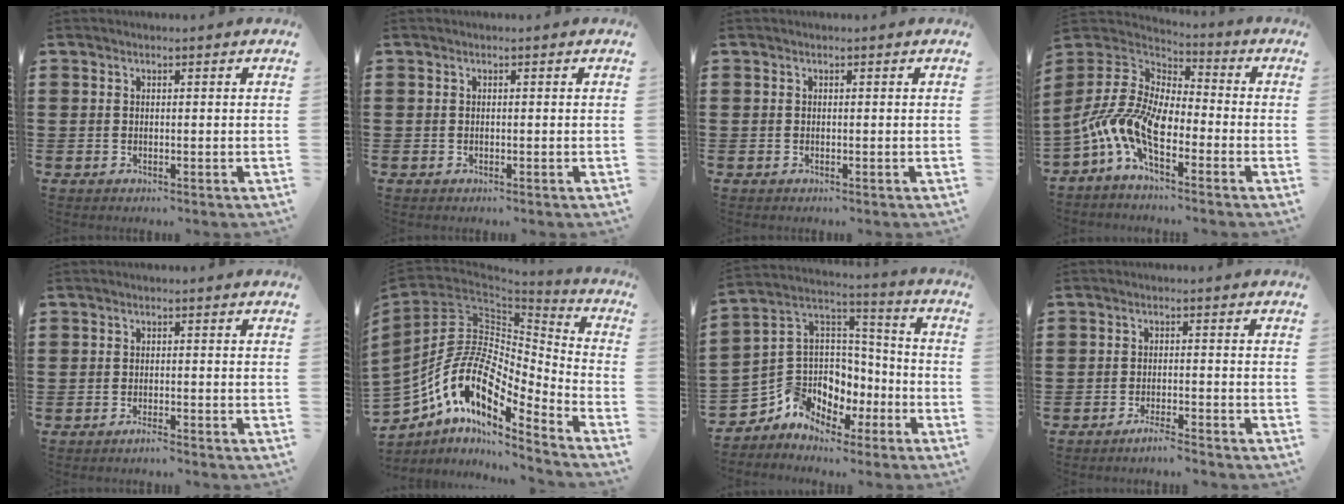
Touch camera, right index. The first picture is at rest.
{"total": 0.0}
{"total": 0.0}
{"total": 12.3, "force": [-5.5, 5.8, 9.3], "torque": [-0.234, -0.005, -0.116]}
{"total": 1.2, "force": [-1.1, 0.1, 0.5], "torque": [-0.013, -0.003, -0.021]}
{"total": 14.0, "force": [-6.1, 7.6, 10.0], "torque": [-0.236, -0.007, -0.125]}
{"total": 6.9, "force": [-1.9, 6.6, 0.2], "torque": [-0.056, -0.026, -0.036]}
{"total": 2.5, "force": [-2.2, 0.0, 1.1], "torque": [-0.018, 0.003, -0.042]}